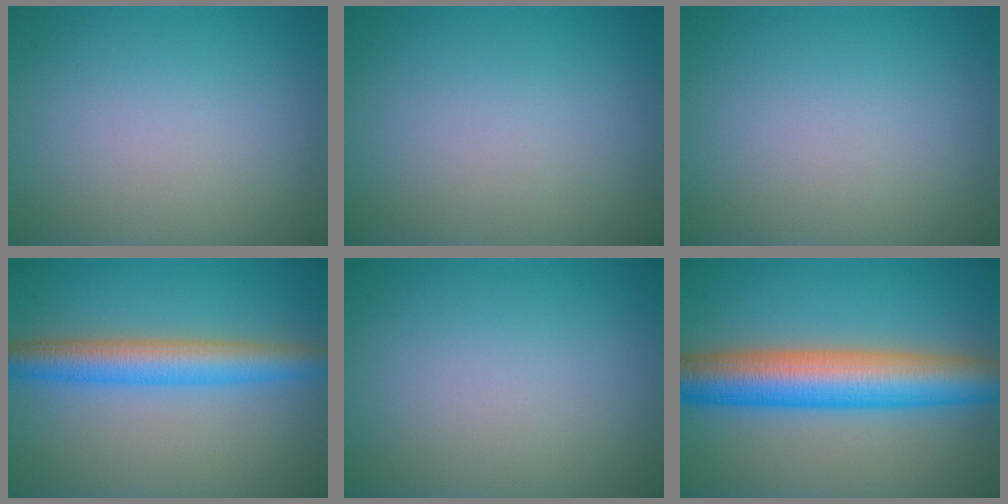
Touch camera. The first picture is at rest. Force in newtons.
{"total": 0.0}
{"total": 0.0}
{"total": 5.1, "press": 5.1, "slide": 0.0}
{"total": 0.0}
{"total": 9.6, "press": 9.6, "slide": 0.3}